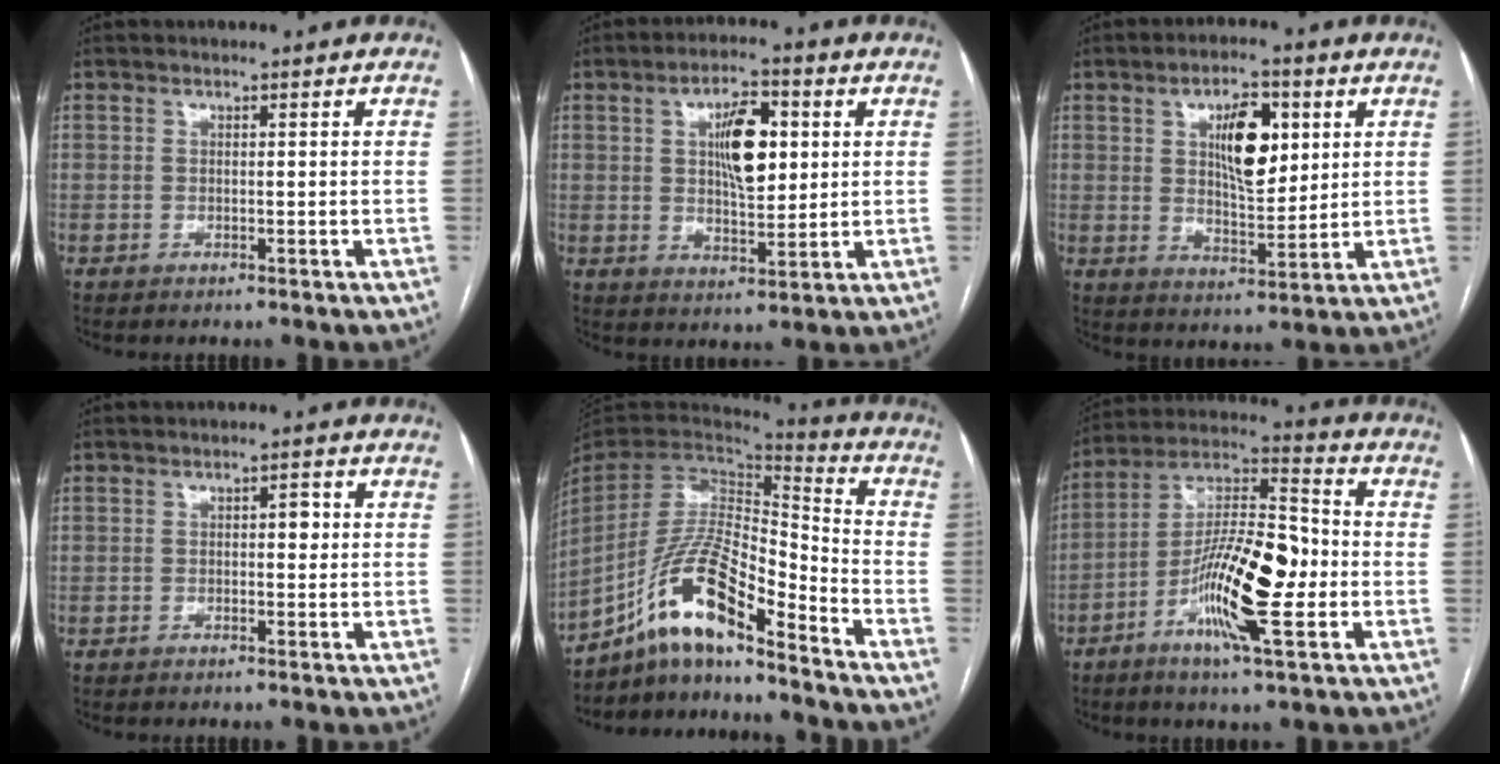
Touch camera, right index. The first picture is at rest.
{"total": 8.9, "force": [2.1, 3.3, 8.0], "torque": [-0.136, 0.011, 0.038]}
{"total": 9.5, "force": [3.1, 3.6, 8.3], "torque": [-0.138, 0.007, 0.056]}
{"total": 2.0, "force": [0.3, 1.0, 1.7], "torque": [-0.020, 0.007, 0.002]}
{"total": 14.4, "force": [-10.2, 2.5, 9.9], "torque": [-0.196, 0.014, -0.184]}
{"total": 16.4, "force": [-4.1, 3.1, 15.6], "torque": [-0.289, 0.005, -0.073]}